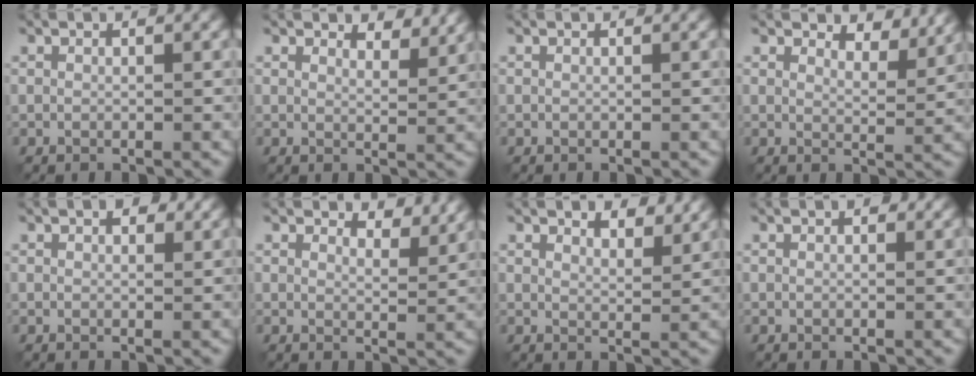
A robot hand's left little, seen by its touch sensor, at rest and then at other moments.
{"total": 3.5, "force": [3.2, 0.9, 1.2], "torque": [-0.023, -0.002, 0.040]}
{"total": 0.0}
{"total": 4.2, "force": [3.7, 1.2, 1.5], "torque": [-0.033, -0.004, 0.046]}
{"total": 1.4, "force": [0.7, 0.7, 0.9], "torque": [-0.009, -0.001, 0.012]}
{"total": 3.6, "force": [3.2, 1.0, 1.3], "torque": [-0.026, -0.005, 0.040]}
{"total": 3.5, "force": [3.0, 1.0, 1.5], "torque": [-0.031, -0.002, 0.042]}
{"total": 0.8, "force": [0.5, 0.4, 0.5], "torque": [-0.006, -0.001, 0.008]}